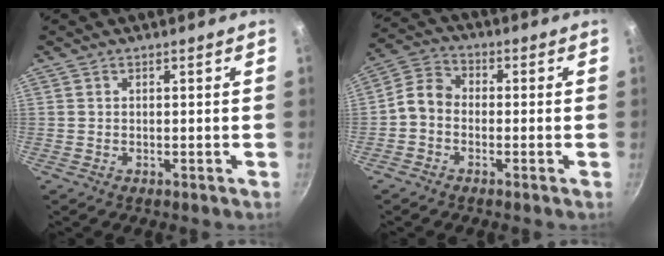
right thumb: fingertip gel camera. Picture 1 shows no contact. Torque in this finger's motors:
{"motor_torque": [0.23, 1.08, 0.42, -0.96, 0.01]}